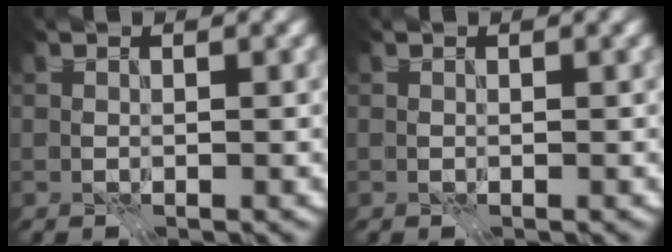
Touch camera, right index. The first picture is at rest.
{"total": 0.0}